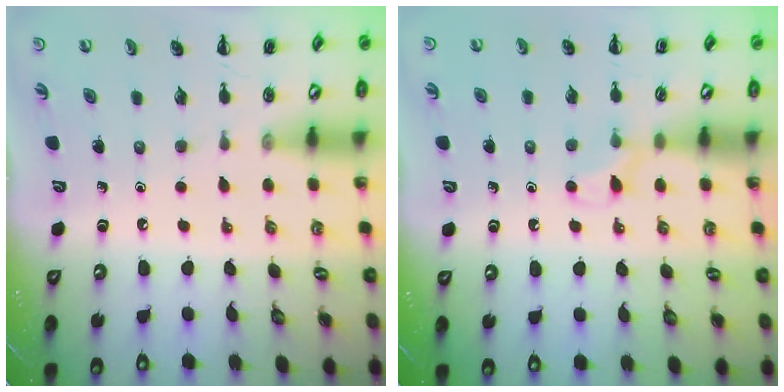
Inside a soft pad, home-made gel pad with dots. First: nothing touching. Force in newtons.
{"total": 5.3, "press": 5.0, "slide": 1.8}